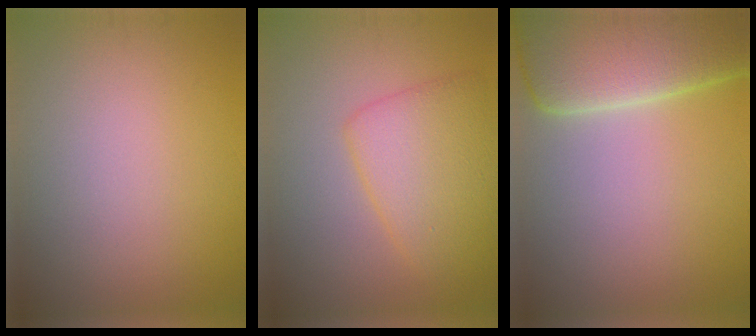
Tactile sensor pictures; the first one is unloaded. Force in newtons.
{"total": 5.4, "press": 5.4, "slide": 0.1}
{"total": 11.1, "press": 11.1, "slide": 0.7}